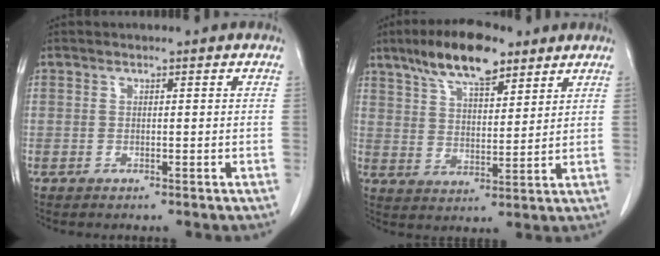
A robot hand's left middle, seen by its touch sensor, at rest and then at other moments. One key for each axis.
{"total": 11.3, "fx": 7.9, "fy": 3.3, "fz": 7.3, "tx": -0.133, "ty": 0.010, "tz": 0.141}